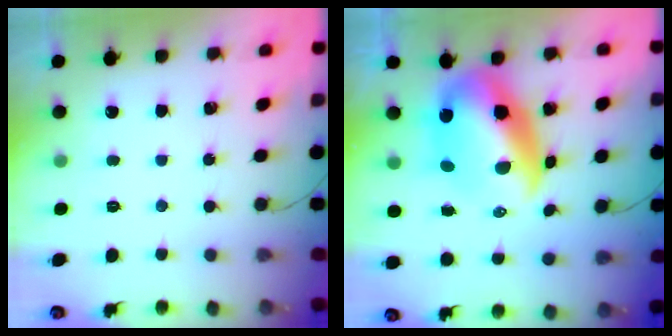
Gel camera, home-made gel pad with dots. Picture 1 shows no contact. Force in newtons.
{"total": 13.7, "press": 13.3, "slide": 3.4}